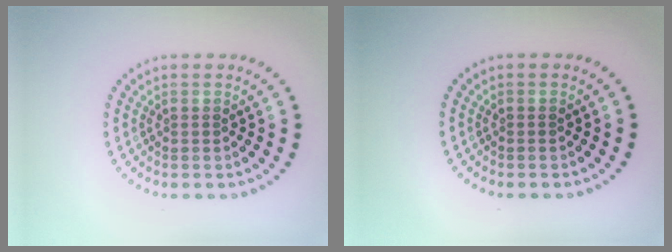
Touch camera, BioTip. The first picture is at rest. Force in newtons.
{"total": 0.0}